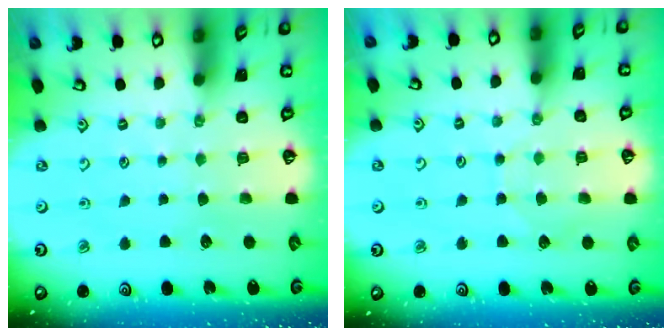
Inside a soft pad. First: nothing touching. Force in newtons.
{"total": 5.7, "press": 5.7, "slide": 0.6}